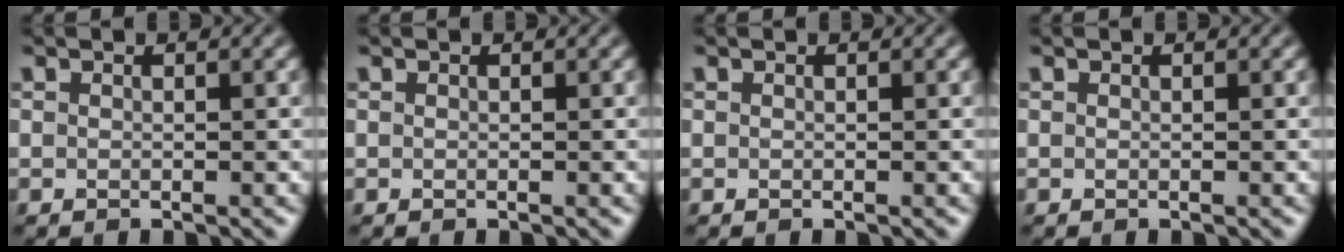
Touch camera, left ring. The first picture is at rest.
{"total": 0.0}
{"total": 0.0}
{"total": 0.0}